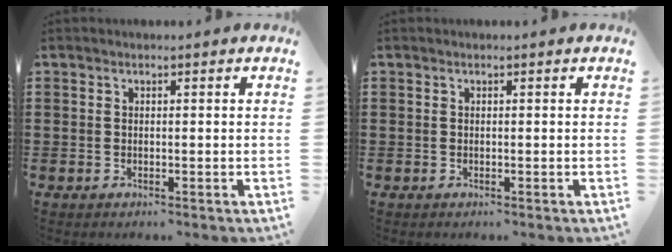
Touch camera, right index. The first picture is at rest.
{"total": 0.0}